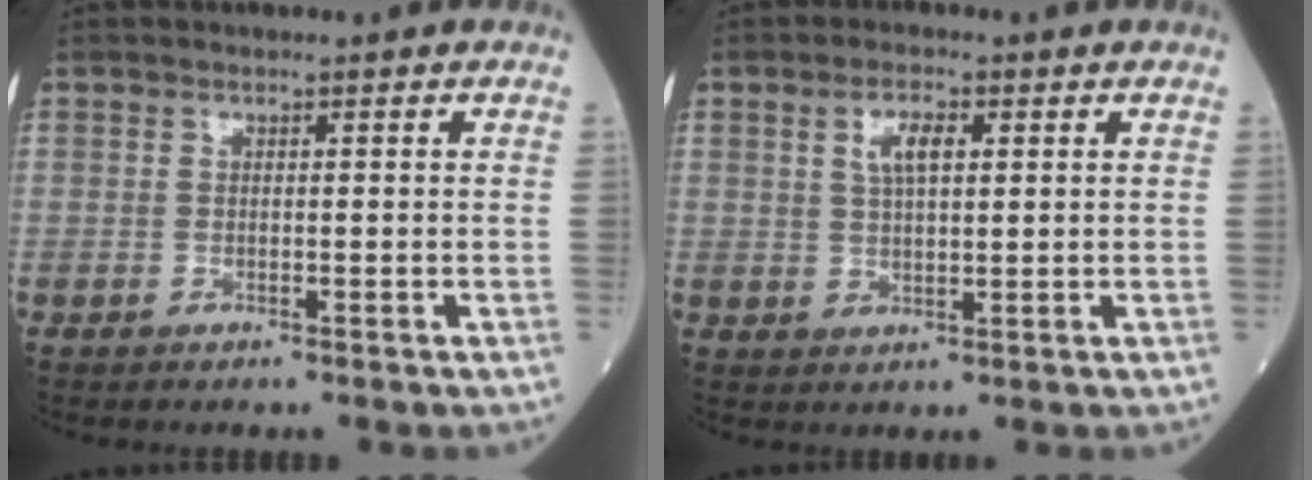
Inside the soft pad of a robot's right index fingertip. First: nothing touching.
{"total": 4.2, "force": [1.6, 1.4, 3.6], "torque": [-0.072, 0.005, 0.030]}